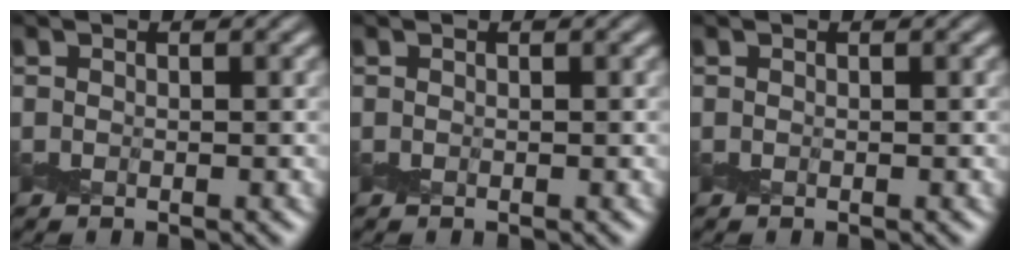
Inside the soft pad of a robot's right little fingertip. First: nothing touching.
{"total": 0.0}
{"total": 0.0}